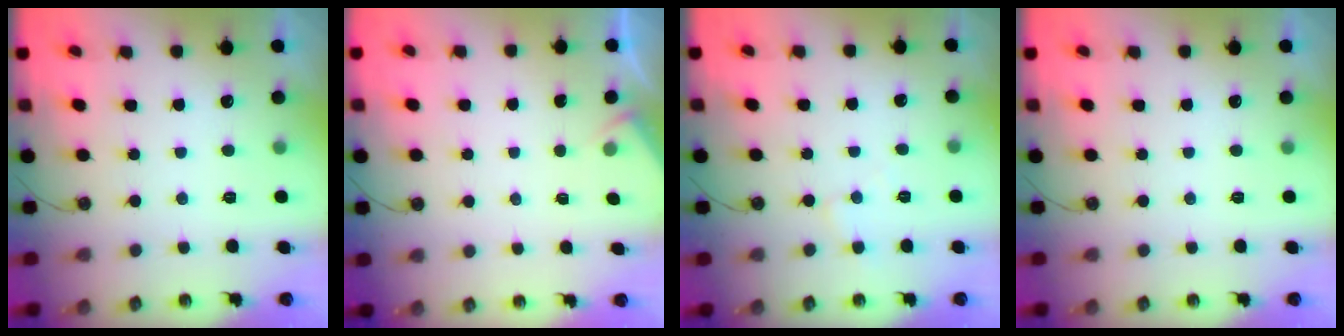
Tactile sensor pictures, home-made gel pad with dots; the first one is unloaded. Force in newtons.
{"total": 2.2, "press": 2.2, "slide": 0.4}
{"total": 4.6, "press": 4.5, "slide": 0.6}
{"total": 0.0}